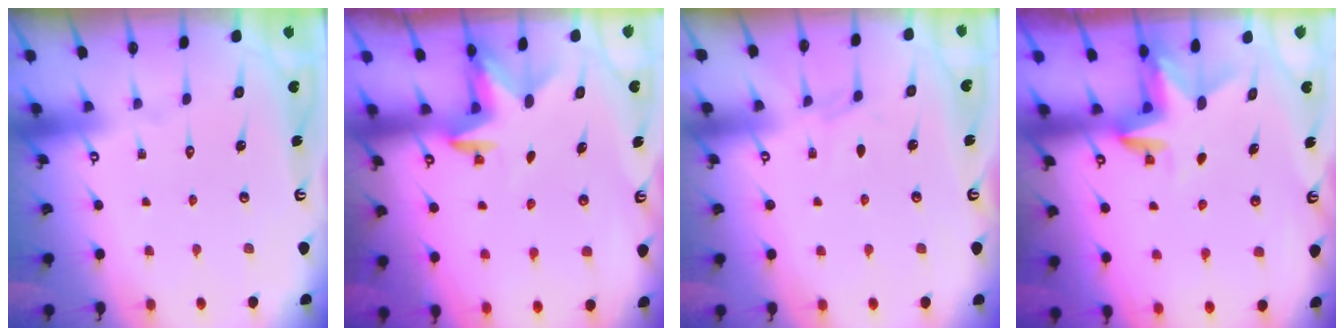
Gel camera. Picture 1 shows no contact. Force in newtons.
{"total": 2.6, "press": 2.6, "slide": 0.4}
{"total": 2.9, "press": 2.8, "slide": 0.5}
{"total": 3.0, "press": 3.0, "slide": 0.2}